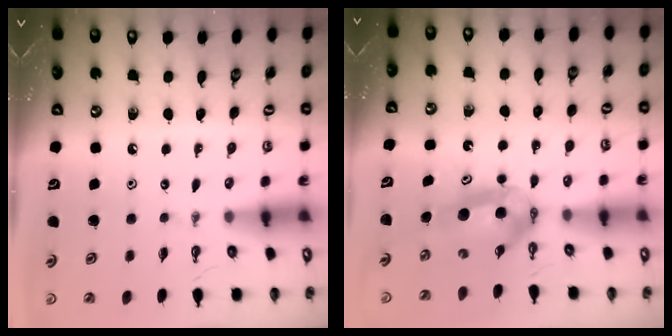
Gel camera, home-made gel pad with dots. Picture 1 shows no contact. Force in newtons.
{"total": 5.8, "press": 5.5, "slide": 2.1}